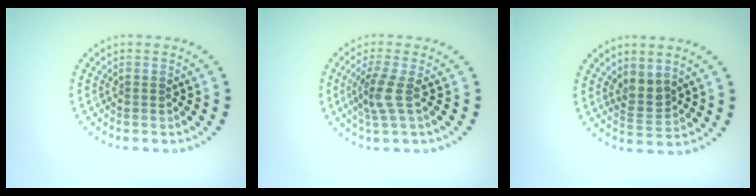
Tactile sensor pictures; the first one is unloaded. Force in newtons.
{"total": 2.6, "press": 2.0, "slide": 1.5}
{"total": 2.1, "press": 1.8, "slide": 1.1}